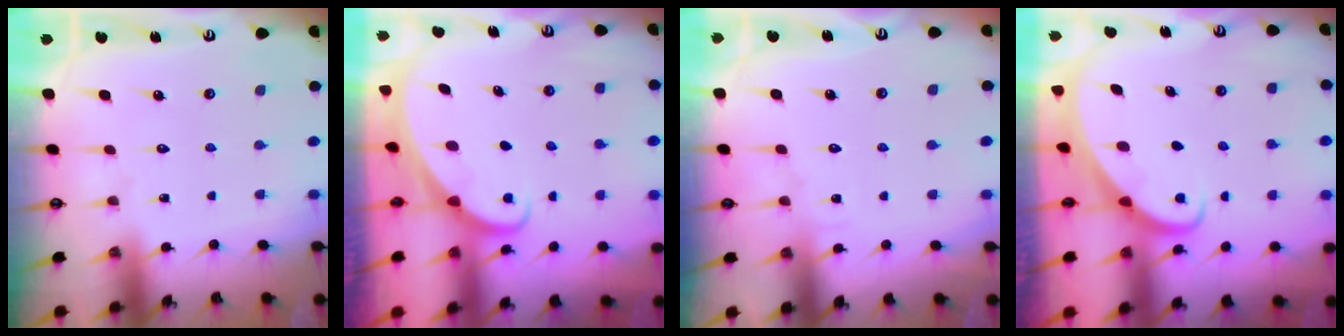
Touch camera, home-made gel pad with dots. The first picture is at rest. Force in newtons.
{"total": 1.7, "press": 1.7, "slide": 0.1}
{"total": 4.5, "press": 4.5, "slide": 0.4}
{"total": 2.5, "press": 2.5, "slide": 0.2}